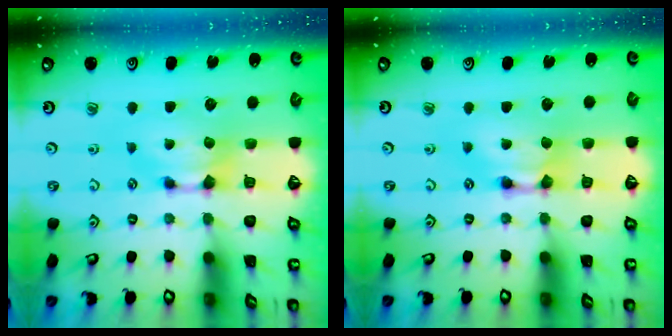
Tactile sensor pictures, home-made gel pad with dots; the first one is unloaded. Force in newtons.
{"total": 1.8, "press": 1.8, "slide": 0.1}